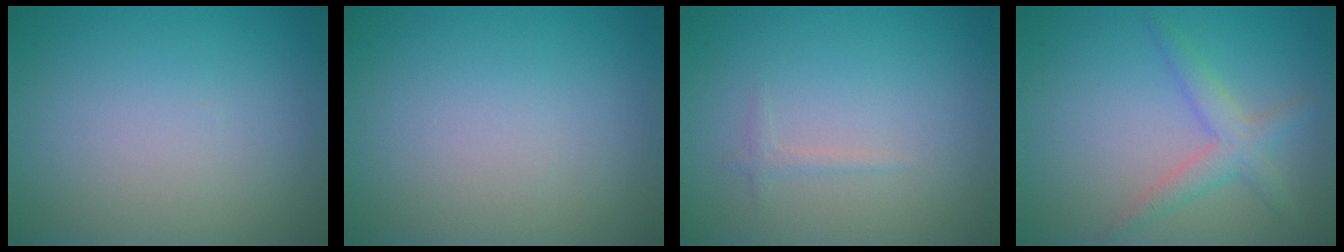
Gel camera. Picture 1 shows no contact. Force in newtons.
{"total": 0.0}
{"total": 0.7, "press": 0.7, "slide": 0.1}
{"total": 2.7, "press": 2.7, "slide": 0.1}